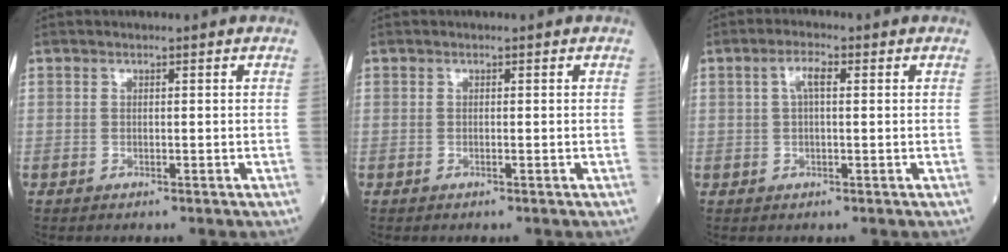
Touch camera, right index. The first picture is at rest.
{"total": 0.0}
{"total": 3.0, "force": [0.9, 0.7, 2.7], "torque": [-0.057, 0.013, 0.019]}